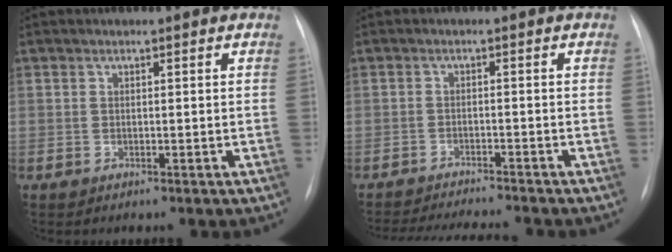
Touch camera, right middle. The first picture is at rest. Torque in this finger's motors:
{"motor_torque": [0.10, -0.17, 0.06, 0.03]}